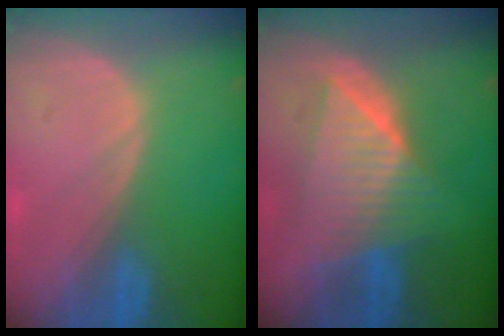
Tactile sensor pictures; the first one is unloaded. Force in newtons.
{"total": 8.7, "press": 8.7, "slide": 0.4}